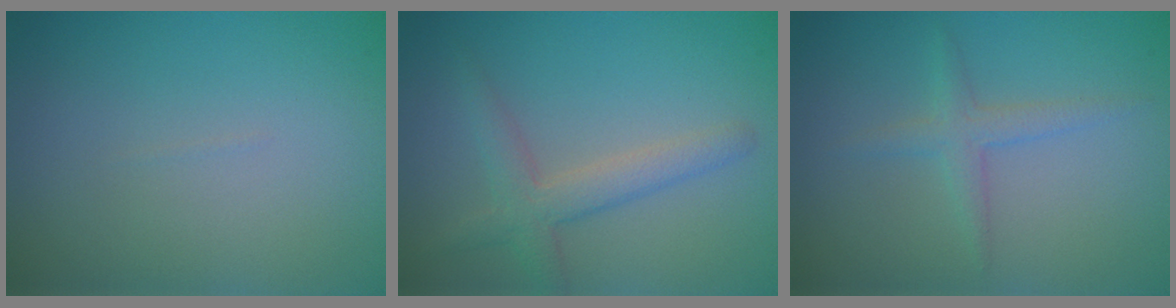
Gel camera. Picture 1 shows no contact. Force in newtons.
{"total": 3.0, "press": 3.0, "slide": 0.1}
{"total": 1.8, "press": 1.8, "slide": 0.1}